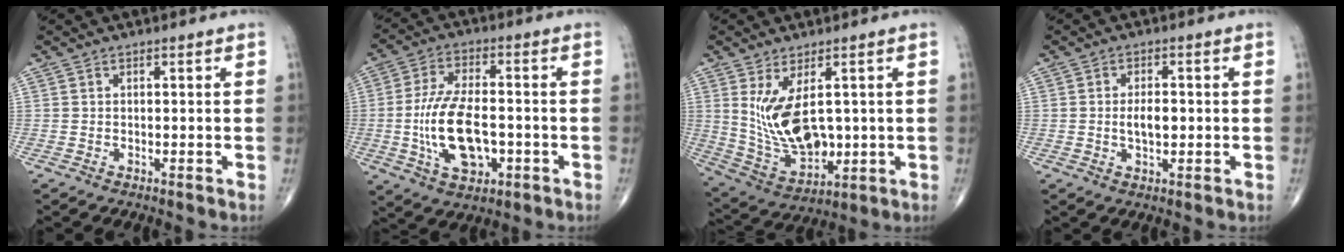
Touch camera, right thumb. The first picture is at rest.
{"total": 13.8, "force": [-2.4, 7.0, 11.6], "torque": [-0.219, 0.009, -0.037]}
{"total": 12.7, "force": [2.0, 6.8, 10.5], "torque": [-0.180, -0.021, 0.061]}
{"total": 4.1, "force": [-0.2, 2.1, 3.5], "torque": [-0.060, -0.001, -0.003]}